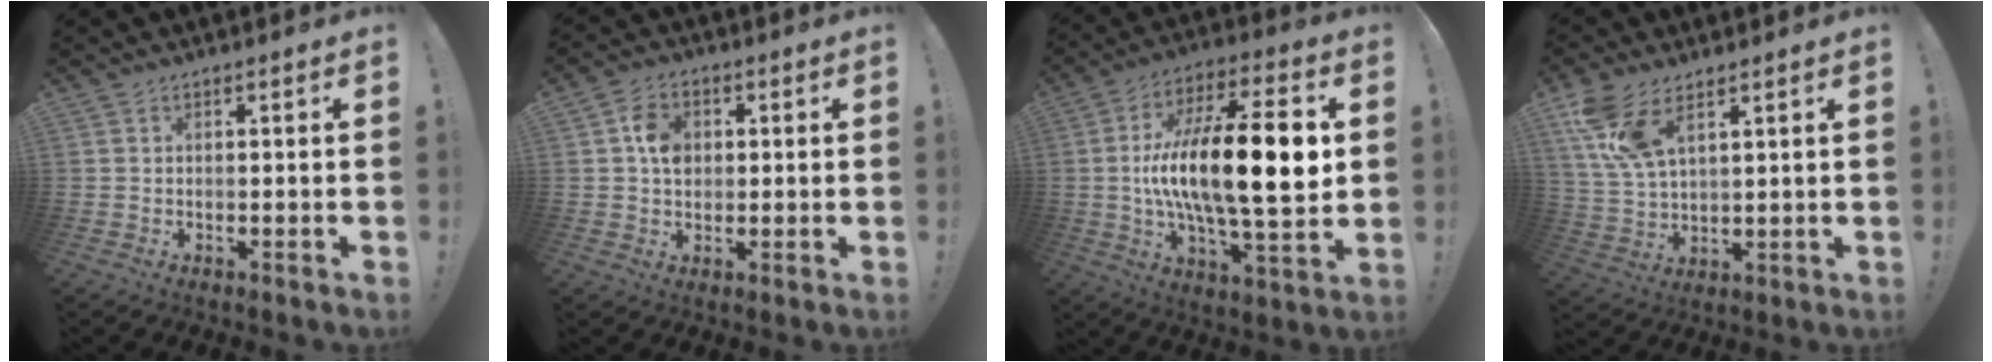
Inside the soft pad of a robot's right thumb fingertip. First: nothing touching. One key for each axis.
{"total": 7.3, "fx": 1.1, "fy": 5.8, "fz": 4.4, "tx": -0.061, "ty": 0.009, "tz": 0.022}
{"total": 23.4, "fx": 0.9, "fy": 7.2, "fz": 22.3, "tx": -0.369, "ty": -0.003, "tz": 0.011}
{"total": 10.6, "fx": 6.4, "fy": 4.6, "fz": 7.1, "tx": -0.145, "ty": -0.019, "tz": 0.123}